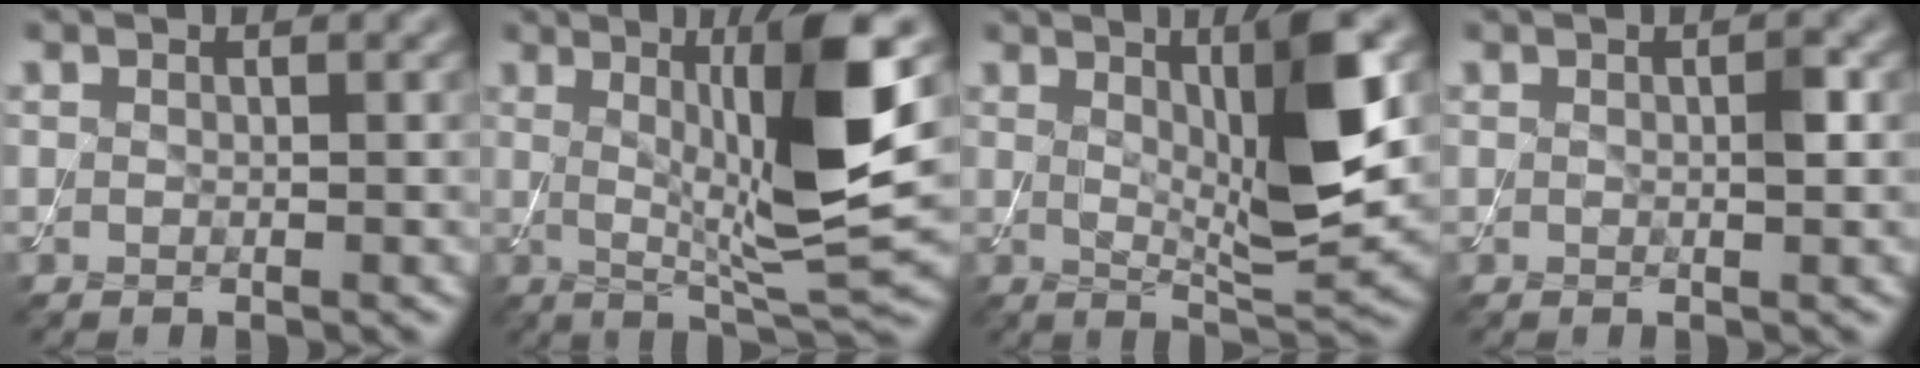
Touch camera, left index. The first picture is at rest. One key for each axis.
{"total": 10.6, "fx": 1.5, "fy": 1.9, "fz": 10.3, "tx": -0.158, "ty": -0.009, "tz": 0.035}
{"total": 7.7, "fx": 1.9, "fy": 1.3, "fz": 7.4, "tx": -0.109, "ty": -0.011, "tz": 0.038}
{"total": 1.3, "fx": 0.2, "fy": 0.2, "fz": 1.2, "tx": -0.019, "ty": 0.000, "tz": 0.001}